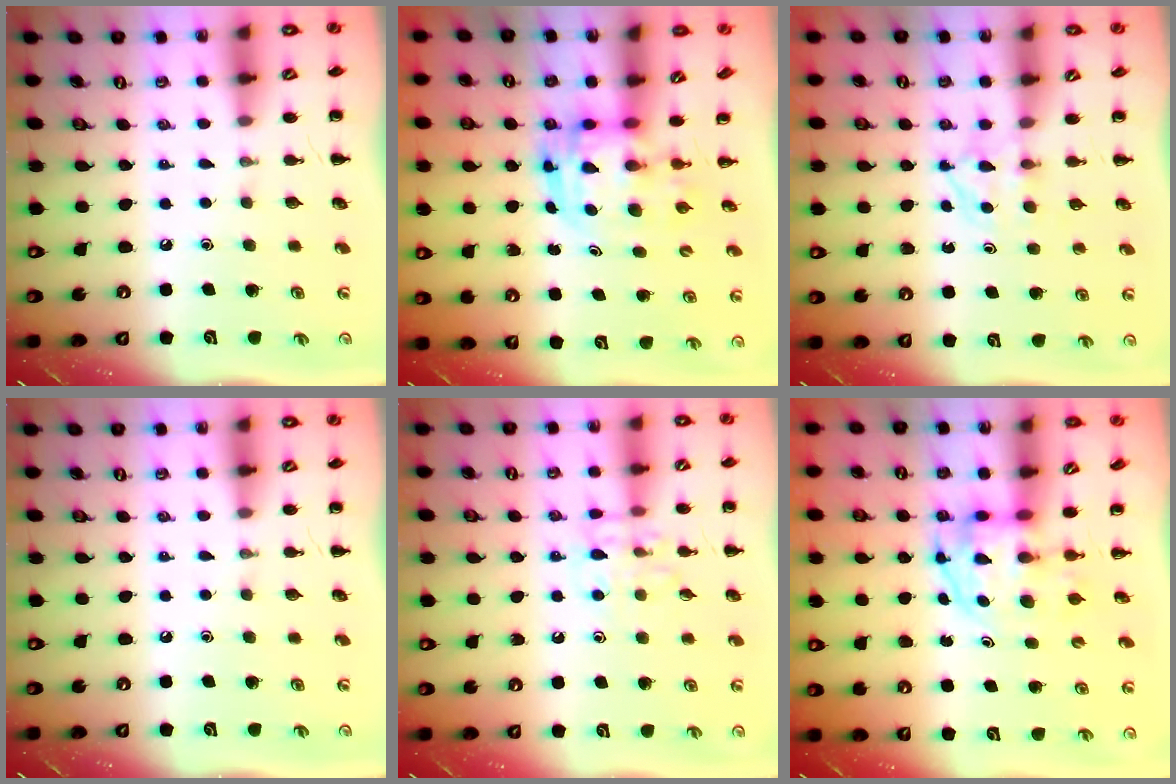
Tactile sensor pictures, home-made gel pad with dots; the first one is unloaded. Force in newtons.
{"total": 4.0, "press": 3.7, "slide": 1.3}
{"total": 3.3, "press": 3.1, "slide": 1.2}
{"total": 0.0}
{"total": 9.5, "press": 9.5, "slide": 0.8}
{"total": 3.5, "press": 3.5, "slide": 0.5}